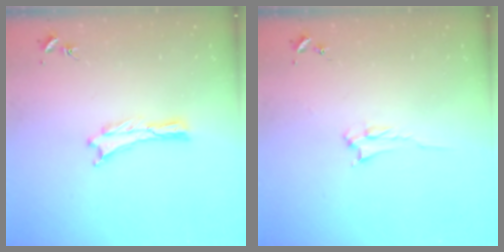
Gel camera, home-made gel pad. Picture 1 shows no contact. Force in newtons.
{"total": 2.0, "press": 1.9, "slide": 0.3}